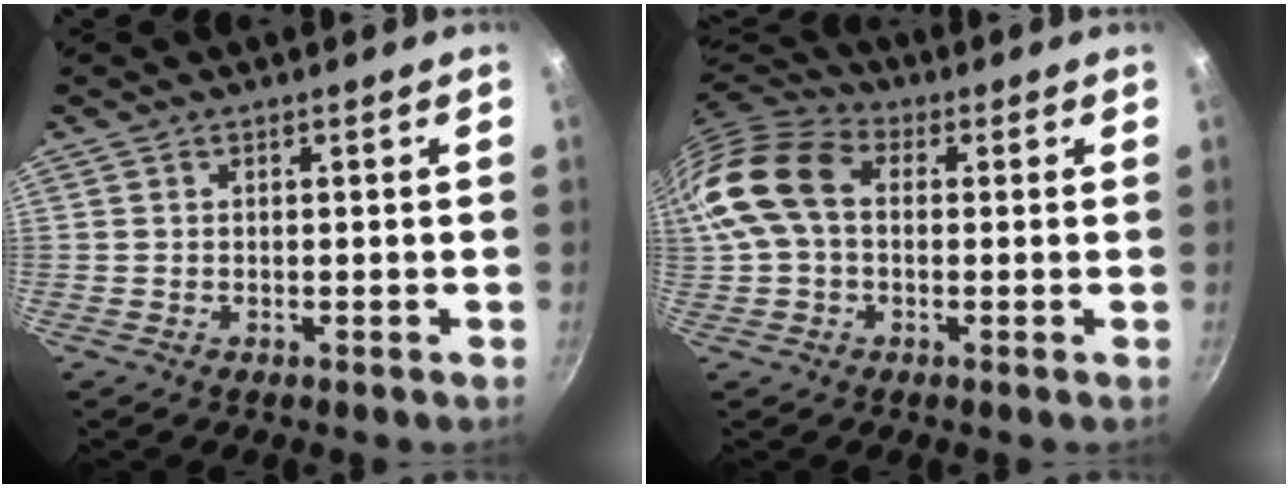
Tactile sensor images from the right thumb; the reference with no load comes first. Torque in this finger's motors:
{"motor_torque": [0.62, 1.27, 0.88, -0.50, 0.19]}